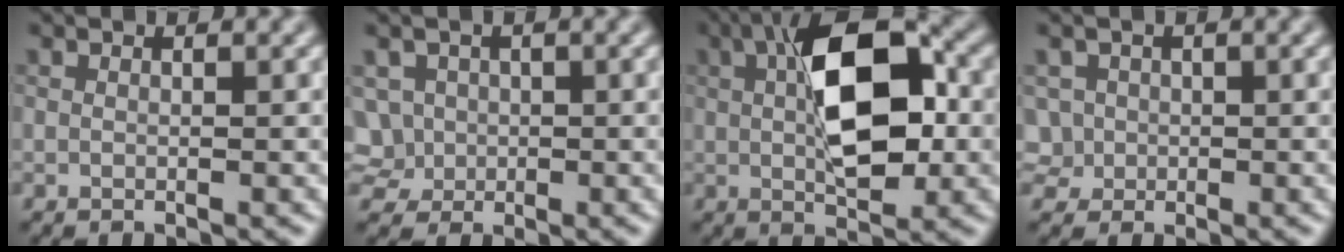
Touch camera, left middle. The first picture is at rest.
{"total": 2.3, "force": [-0.3, 2.2, 0.4], "torque": [-0.027, 0.009, 0.014]}
{"total": 8.4, "force": [0.9, 3.5, 7.6], "torque": [-0.132, 0.019, 0.020]}
{"total": 1.1, "force": [-0.4, 0.9, -0.4], "torque": [-0.008, 0.003, 0.010]}